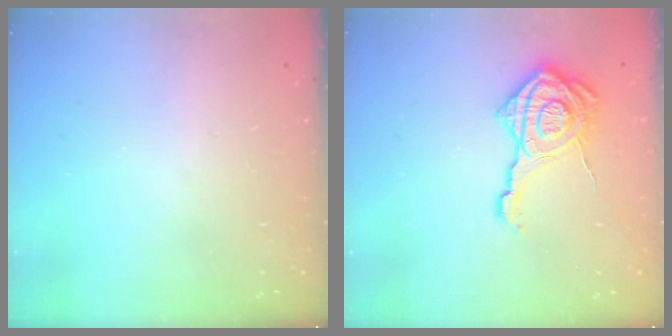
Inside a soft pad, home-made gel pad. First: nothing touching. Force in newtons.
{"total": 17.9, "press": 17.9, "slide": 1.1}